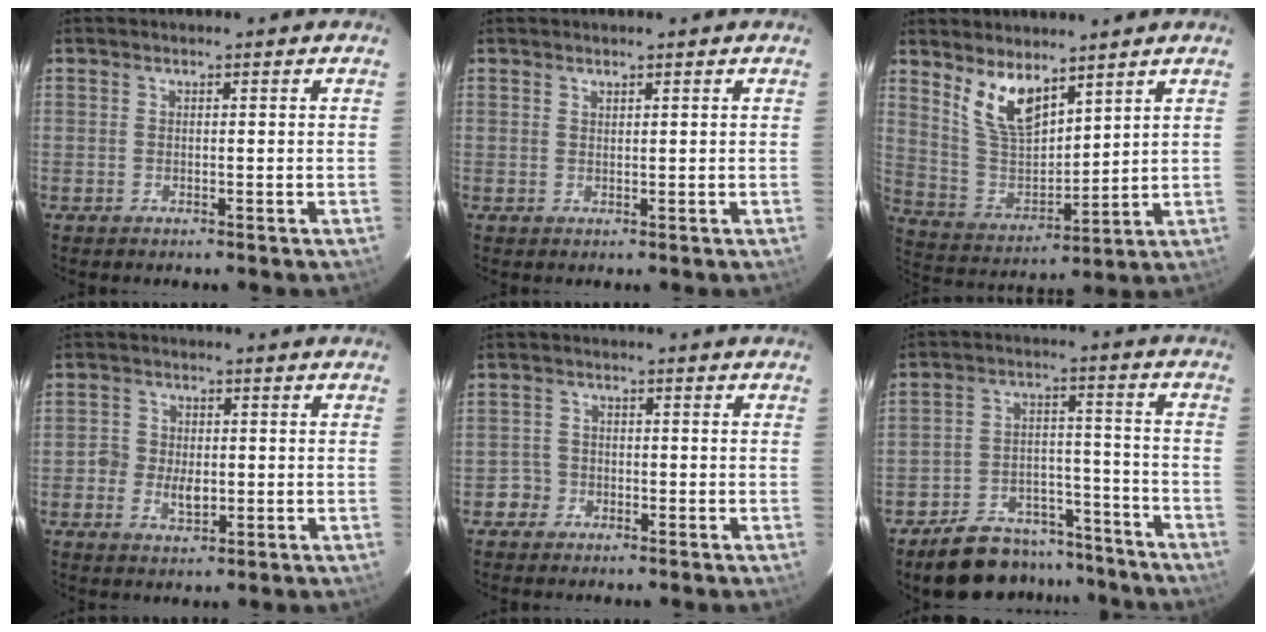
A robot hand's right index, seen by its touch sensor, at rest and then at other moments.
{"total": 0.6, "force": [0.6, 0.2, 0.1], "torque": [-0.002, 0.001, 0.011]}
{"total": 10.6, "force": [7.2, 4.4, 6.5], "torque": [-0.126, -0.005, 0.153]}
{"total": 4.3, "force": [-1.0, 3.4, 2.5], "torque": [-0.055, 0.003, -0.021]}
{"total": 2.7, "force": [-1.6, 2.2, -0.4], "torque": [0.008, 0.017, -0.027]}
{"total": 15.8, "force": [-13.4, 7.3, 4.1], "torque": [-0.091, 0.046, -0.179]}